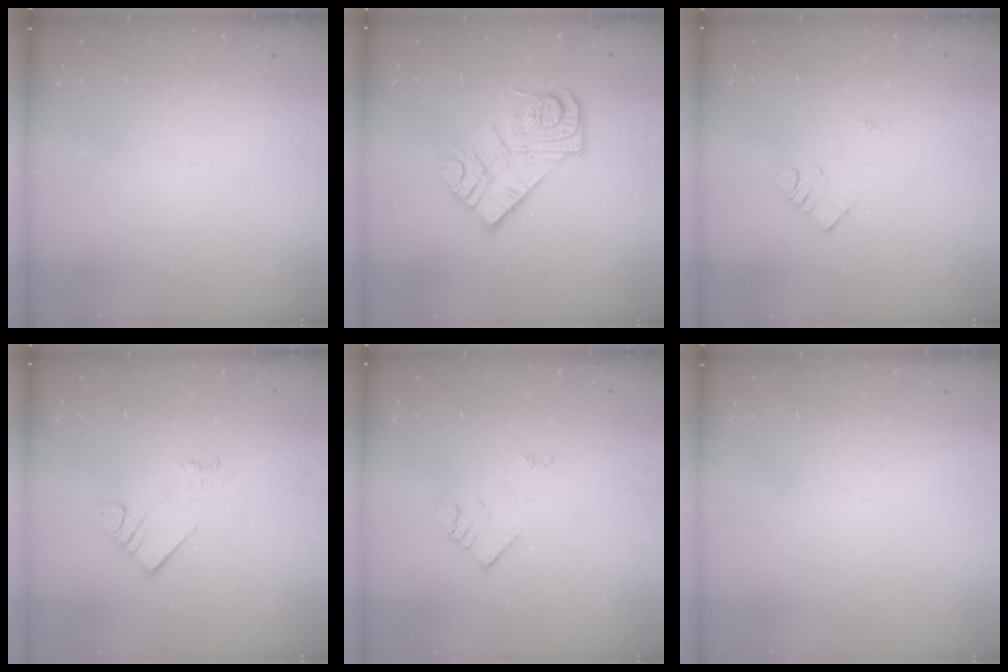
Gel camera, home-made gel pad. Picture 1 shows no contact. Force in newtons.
{"total": 13.4, "press": 13.4, "slide": 1.1}
{"total": 3.9, "press": 3.9, "slide": 0.5}
{"total": 7.5, "press": 7.5, "slide": 0.4}
{"total": 2.7, "press": 2.6, "slide": 0.4}
{"total": 1.9, "press": 1.9, "slide": 0.1}